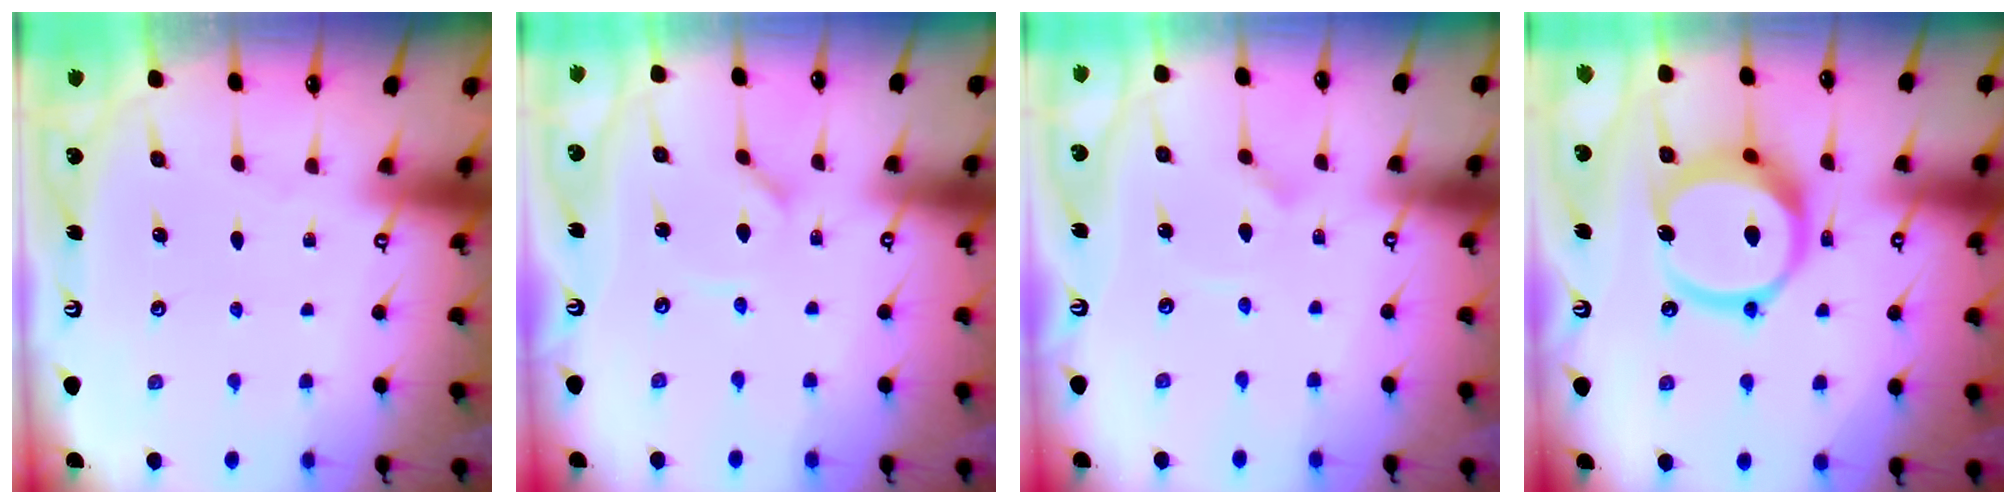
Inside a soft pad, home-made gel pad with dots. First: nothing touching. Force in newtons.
{"total": 1.0, "press": 1.0, "slide": 0.2}
{"total": 2.0, "press": 2.0, "slide": 0.1}
{"total": 15.9, "press": 15.7, "slide": 2.2}